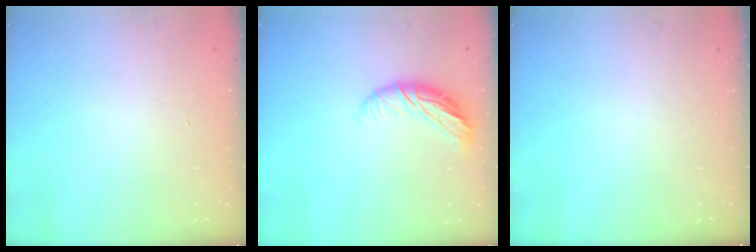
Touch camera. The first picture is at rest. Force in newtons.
{"total": 9.3, "press": 9.2, "slide": 1.3}
{"total": 0.0}